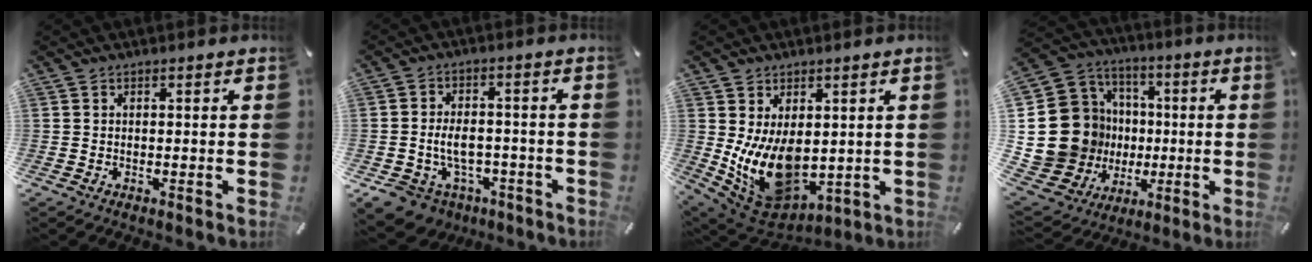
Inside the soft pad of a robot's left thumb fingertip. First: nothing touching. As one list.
[{"total": 9.4, "force": [-2.3, 7.9, 4.6], "torque": [-0.096, 0.015, -0.033]}, {"total": 14.4, "force": [0.3, 10.2, 10.1], "torque": [-0.199, -0.023, 0.016]}, {"total": 19.4, "force": [-1.5, 18.1, 6.6], "torque": [-0.128, -0.005, 0.014]}]